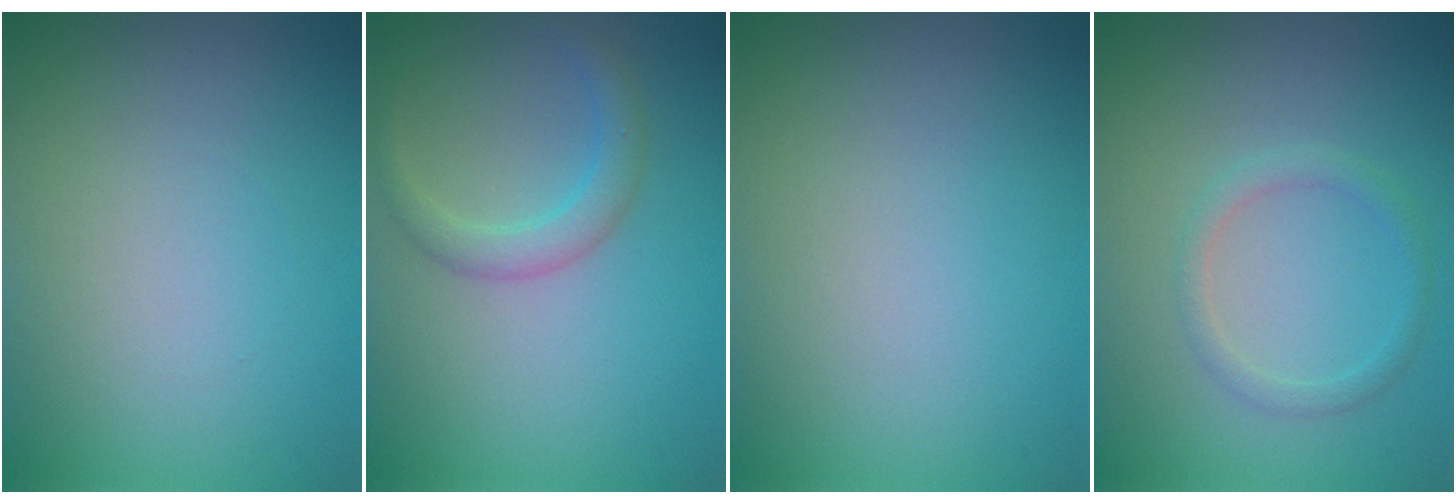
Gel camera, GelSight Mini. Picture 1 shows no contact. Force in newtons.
{"total": 2.3, "press": 2.3, "slide": 0.0}
{"total": 0.0}
{"total": 1.6, "press": 1.6, "slide": 0.1}